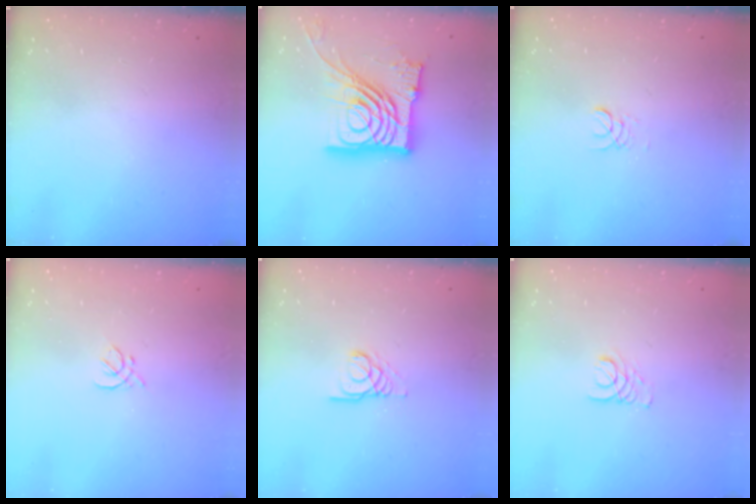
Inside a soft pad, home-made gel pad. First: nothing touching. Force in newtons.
{"total": 23.8, "press": 23.6, "slide": 2.4}
{"total": 2.0, "press": 2.0, "slide": 0.2}
{"total": 2.0, "press": 1.9, "slide": 0.7}
{"total": 3.4, "press": 3.4, "slide": 0.3}
{"total": 1.9, "press": 1.9, "slide": 0.2}